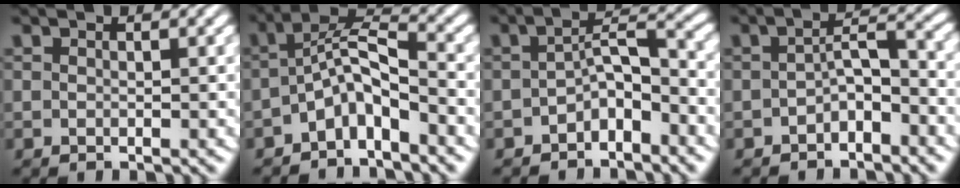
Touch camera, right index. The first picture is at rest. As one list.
[{"total": 4.9, "force": [-1.7, 2.9, 3.6], "torque": [-0.055, -0.014, -0.033]}, {"total": 2.7, "force": [-1.6, 0.2, 2.2], "torque": [-0.019, -0.010, -0.020]}, {"total": 2.3, "force": [-1.3, -0.2, 1.8], "torque": [-0.015, -0.007, -0.014]}]